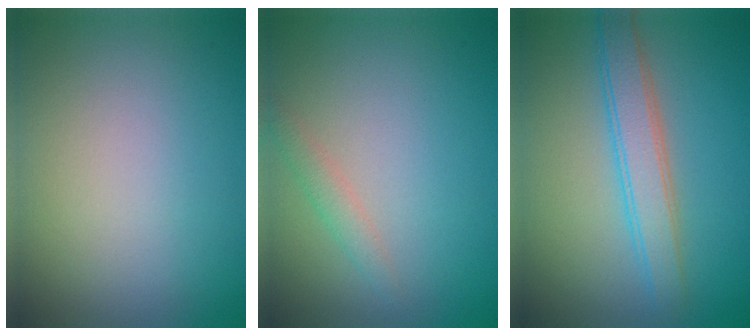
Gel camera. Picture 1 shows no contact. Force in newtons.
{"total": 1.3, "press": 1.3, "slide": 0.1}
{"total": 3.5, "press": 3.5, "slide": 0.1}